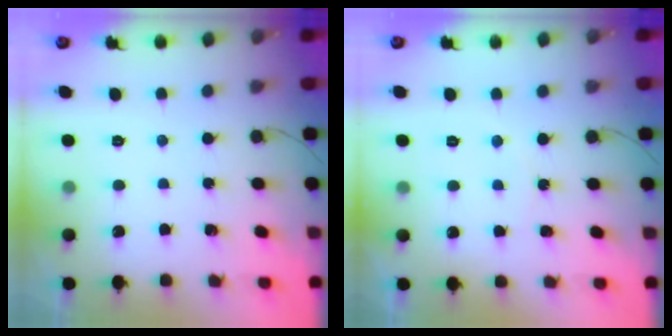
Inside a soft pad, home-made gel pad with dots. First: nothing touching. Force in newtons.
{"total": 5.8, "press": 5.8, "slide": 0.6}